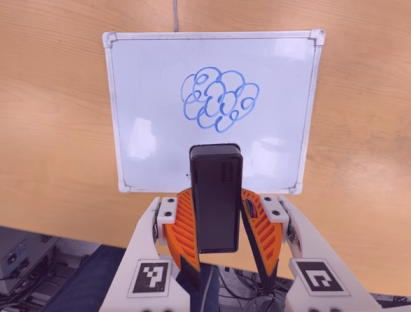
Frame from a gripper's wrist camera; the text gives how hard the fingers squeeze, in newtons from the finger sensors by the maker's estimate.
{"total": 5.7, "left": 5.7, "right": 5.8}